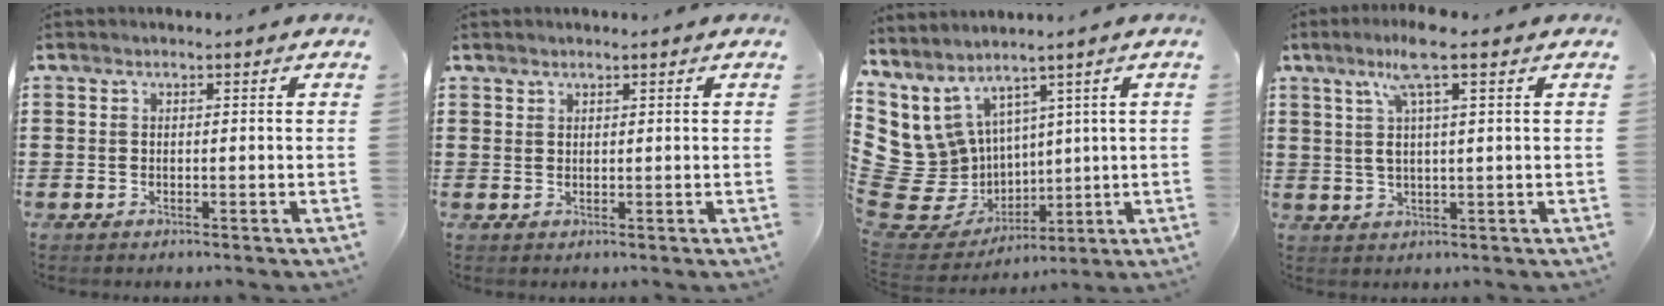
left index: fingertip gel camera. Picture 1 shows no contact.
{"total": 1.2, "force": [1.1, 0.3, 0.1], "torque": [-0.004, 0.000, 0.022]}
{"total": 8.7, "force": [1.5, 8.3, 2.1], "torque": [-0.115, -0.040, 0.036]}
{"total": 6.7, "force": [3.5, 0.5, 5.7], "torque": [-0.118, 0.006, 0.058]}